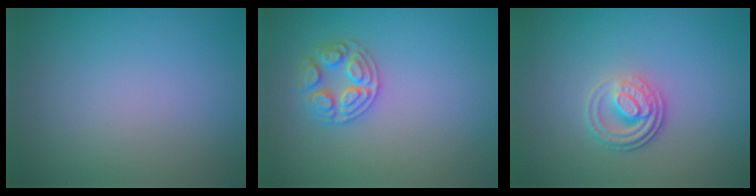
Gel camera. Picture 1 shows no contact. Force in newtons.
{"total": 2.6, "press": 2.6, "slide": 0.2}
{"total": 3.4, "press": 2.6, "slide": 2.2}